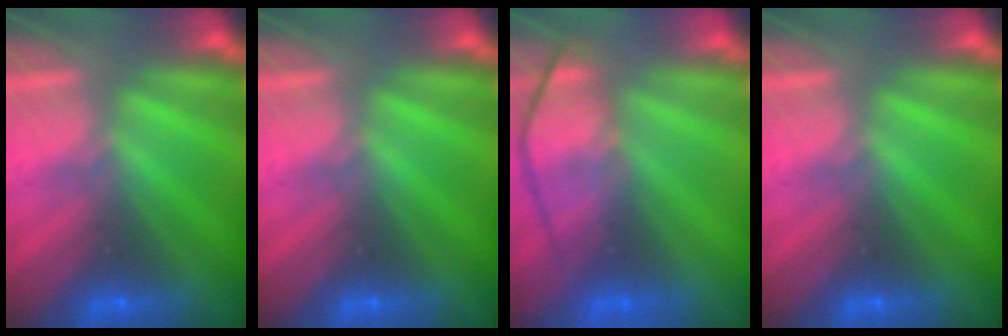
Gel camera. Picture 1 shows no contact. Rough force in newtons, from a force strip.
{"total": 0.0}
{"total": 4.5}
{"total": 0.0}